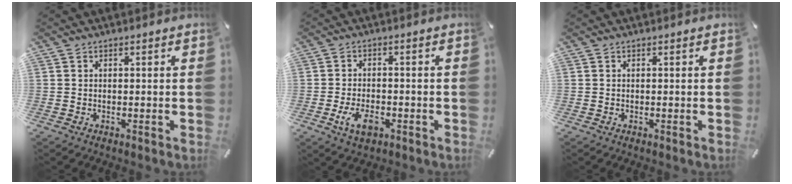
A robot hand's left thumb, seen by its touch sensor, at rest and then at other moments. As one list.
[{"total": 6.0, "force": [-2.4, 3.4, 4.3], "torque": [-0.085, 0.003, -0.048]}, {"total": 0.0}]